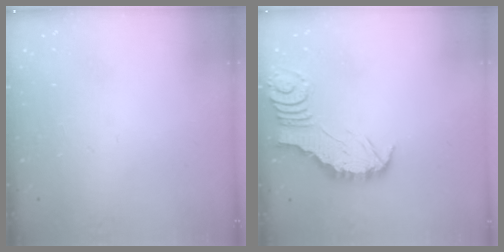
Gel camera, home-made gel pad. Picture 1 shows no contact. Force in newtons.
{"total": 2.5, "press": 2.5, "slide": 0.2}